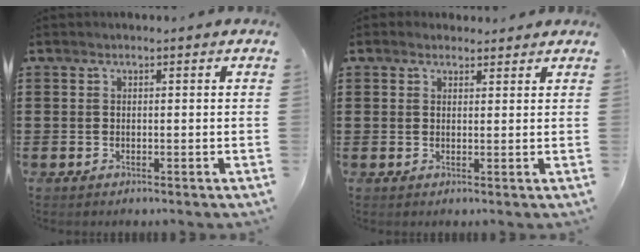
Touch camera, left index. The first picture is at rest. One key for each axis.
{"total": 1.7, "fx": 1.5, "fy": 0.8, "fz": 0.0, "tx": -0.005, "ty": 0.006, "tz": 0.030}